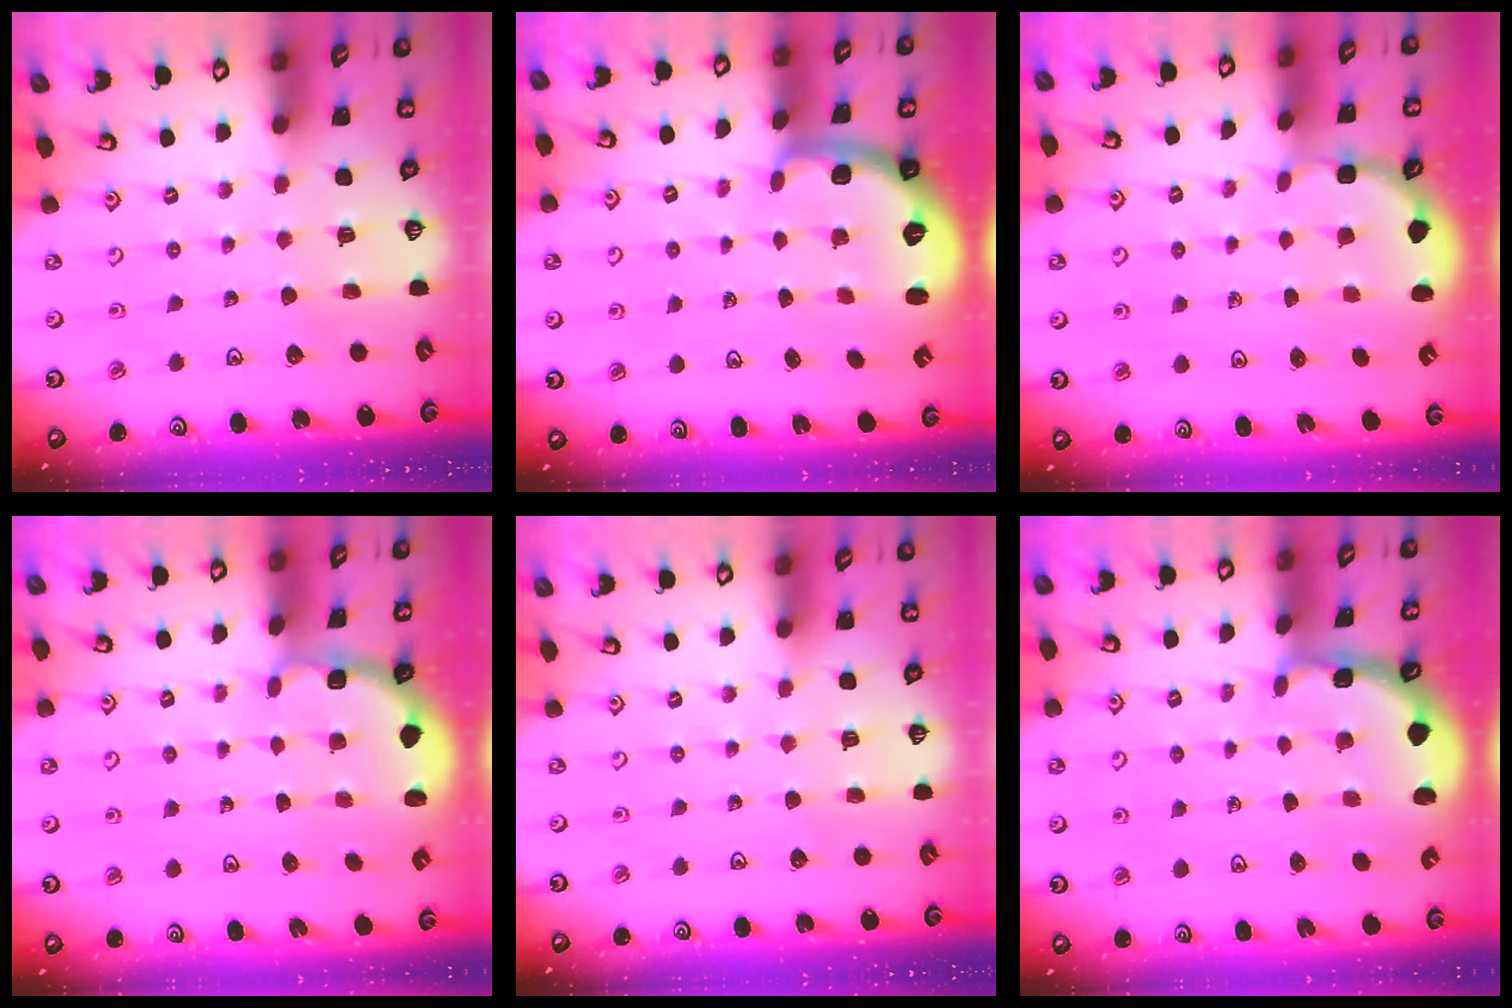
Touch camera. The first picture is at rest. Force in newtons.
{"total": 1.9, "press": 1.8, "slide": 0.4}
{"total": 3.7, "press": 3.4, "slide": 1.6}
{"total": 1.8, "press": 1.7, "slide": 0.7}
{"total": 0.0}
{"total": 1.8, "press": 1.8, "slide": 0.3}